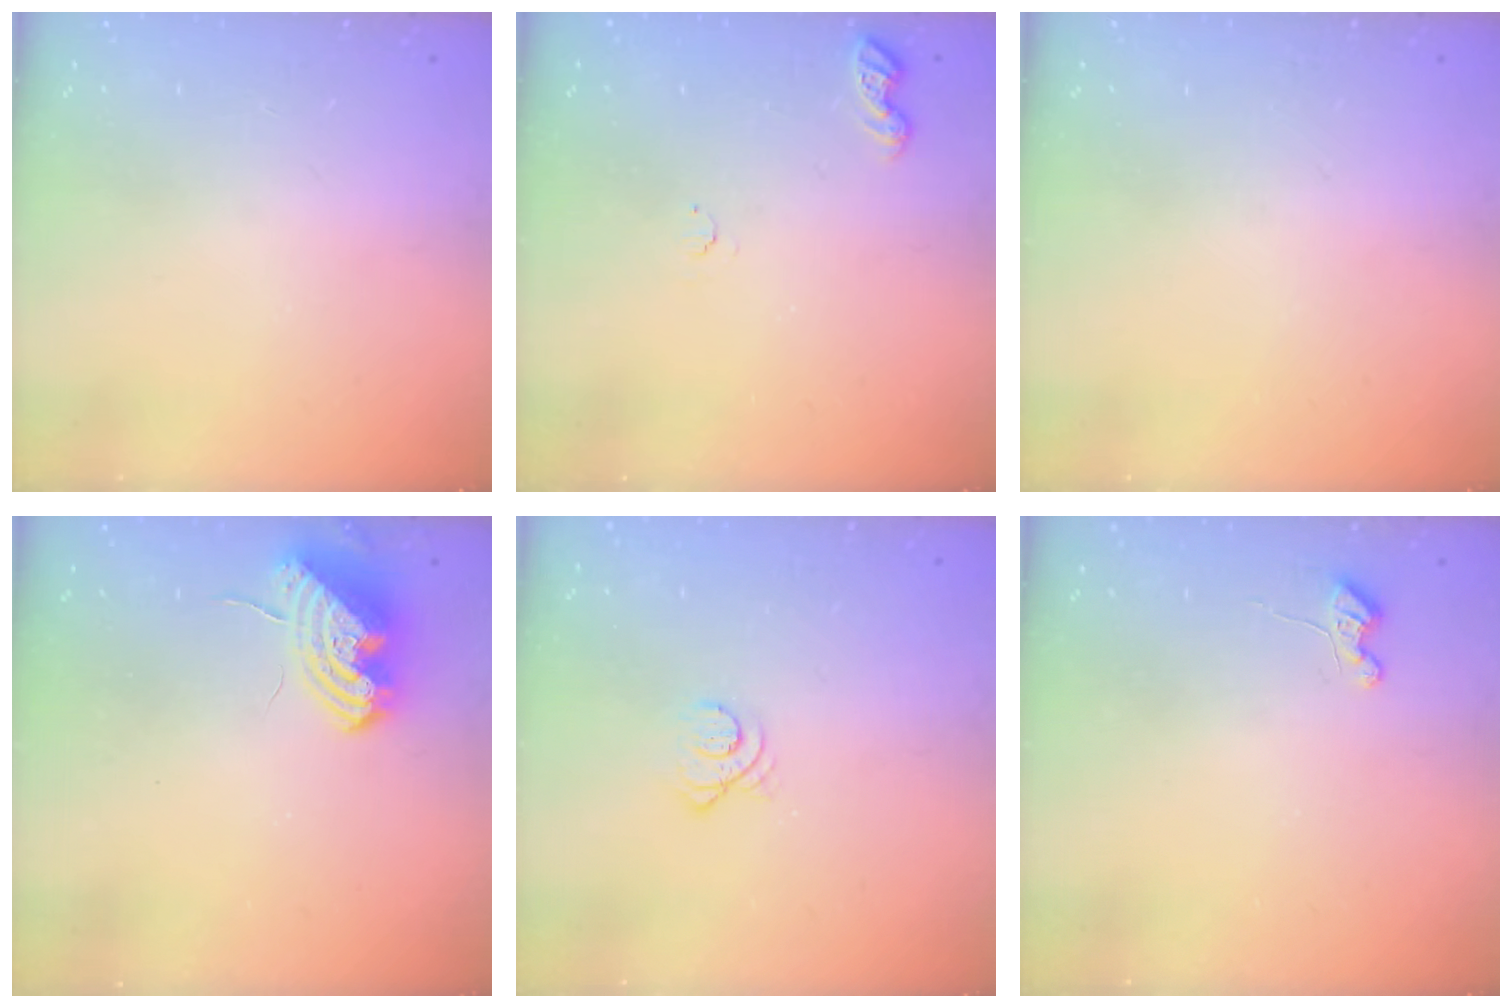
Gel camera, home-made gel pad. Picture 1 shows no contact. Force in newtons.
{"total": 4.1, "press": 4.1, "slide": 0.6}
{"total": 0.0}
{"total": 9.1, "press": 9.0, "slide": 1.4}
{"total": 3.6, "press": 3.5, "slide": 0.5}
{"total": 4.2, "press": 4.2, "slide": 0.4}